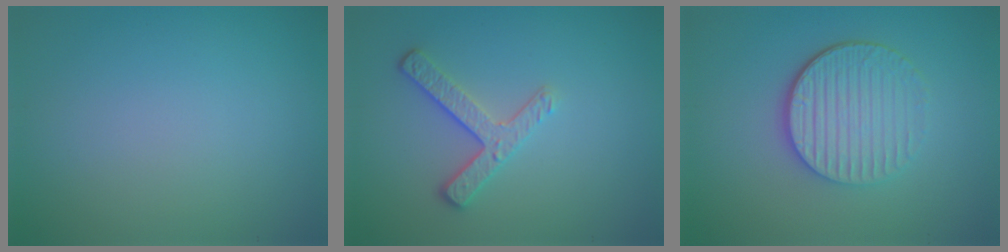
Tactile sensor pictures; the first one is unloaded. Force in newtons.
{"total": 2.7, "press": 2.3, "slide": 1.5}
{"total": 4.7, "press": 3.7, "slide": 3.0}